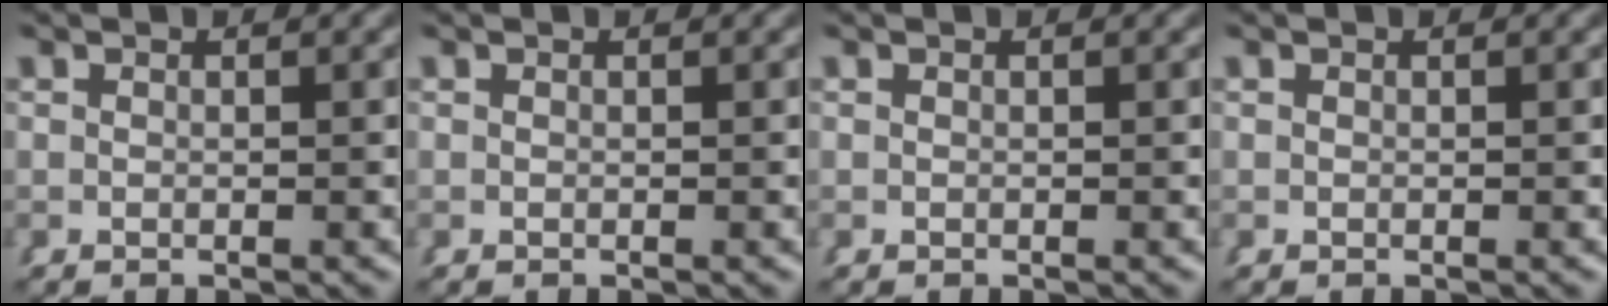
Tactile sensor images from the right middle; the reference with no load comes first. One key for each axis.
{"total": 0.0}
{"total": 0.0}
{"total": 0.0}